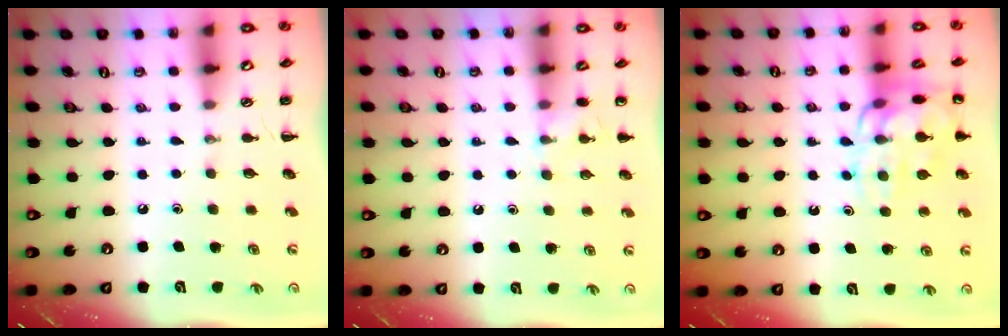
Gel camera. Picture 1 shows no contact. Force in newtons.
{"total": 5.0, "press": 4.8, "slide": 1.4}
{"total": 13.5, "press": 13.5, "slide": 1.2}